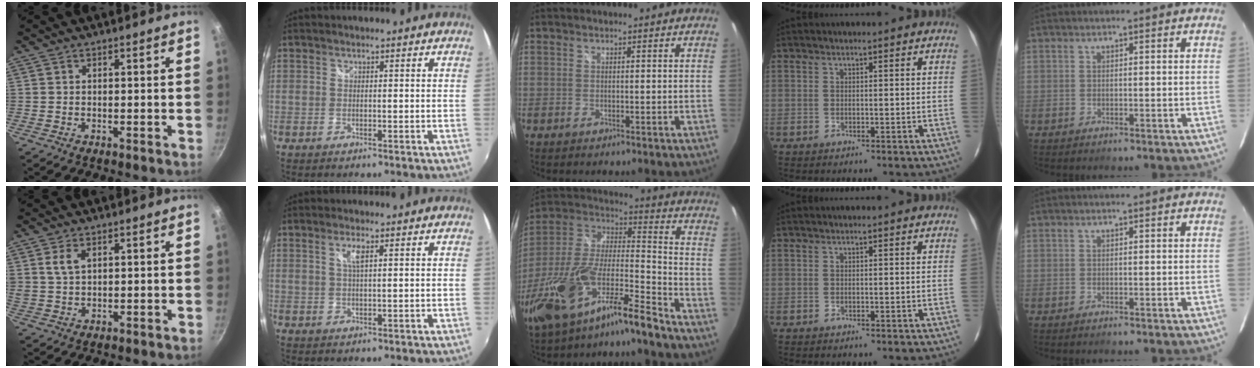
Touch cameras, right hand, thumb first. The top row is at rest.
{"thumb": {"total": 4.1, "force": [1.8, 2.2, 3.0], "torque": [-0.051, -0.004, 0.037]}, "index": {"total": 2.5, "force": [1.0, 0.5, 2.3], "torque": [-0.042, 0.002, 0.018]}, "middle": {"total": 20.2, "force": [-14.4, 4.1, 13.5], "torque": [-0.265, -0.013, -0.274]}}